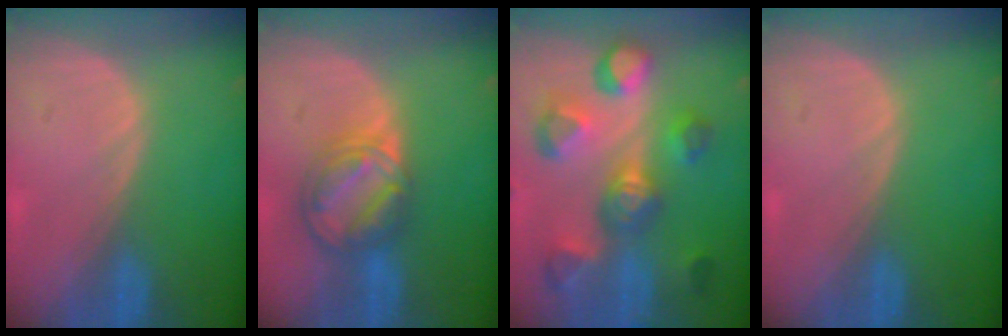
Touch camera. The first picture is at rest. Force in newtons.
{"total": 8.3, "press": 7.1, "slide": 4.4}
{"total": 10.5, "press": 9.8, "slide": 3.8}
{"total": 0.0}